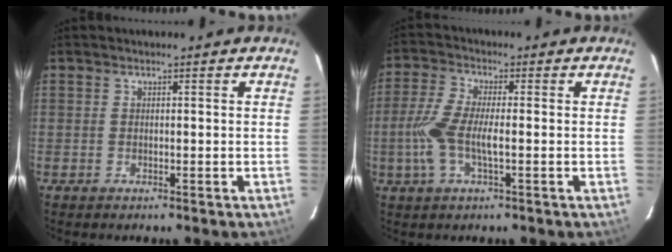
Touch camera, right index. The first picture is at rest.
{"total": 8.2, "force": [-1.5, 2.2, 7.8], "torque": [-0.174, 0.001, -0.033]}